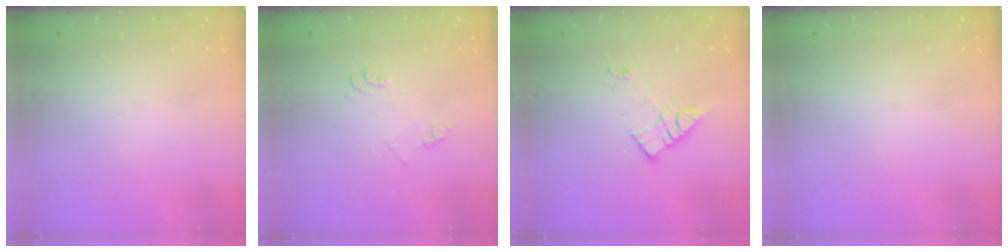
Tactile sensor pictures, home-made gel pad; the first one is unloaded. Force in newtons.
{"total": 7.2, "press": 7.1, "slide": 0.7}
{"total": 10.8, "press": 10.8, "slide": 0.7}
{"total": 0.0}